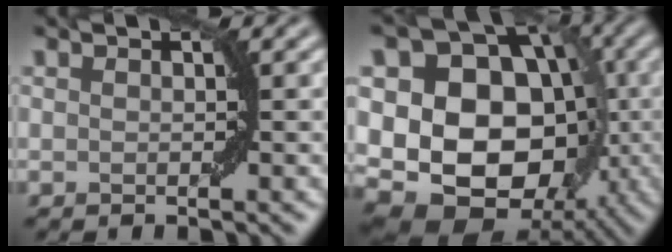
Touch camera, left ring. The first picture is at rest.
{"total": 16.4, "force": [-1.0, 12.9, 10.0], "torque": [-0.132, 0.007, -0.025]}